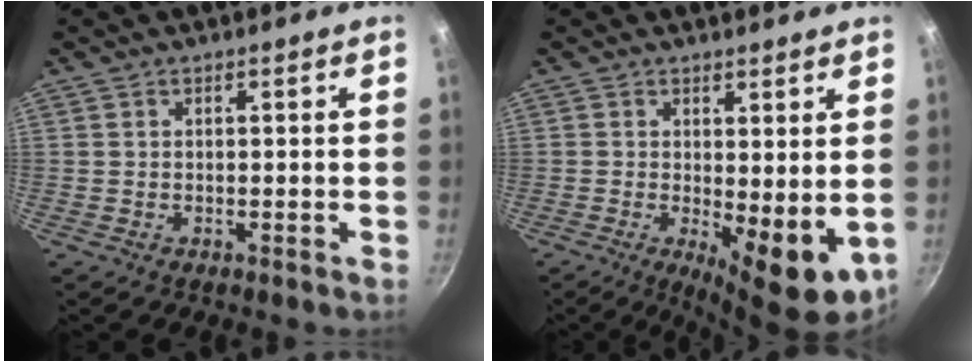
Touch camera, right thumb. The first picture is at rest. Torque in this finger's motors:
{"motor_torque": [-0.40, 0.79, 0.20, 0.12, 0.31]}